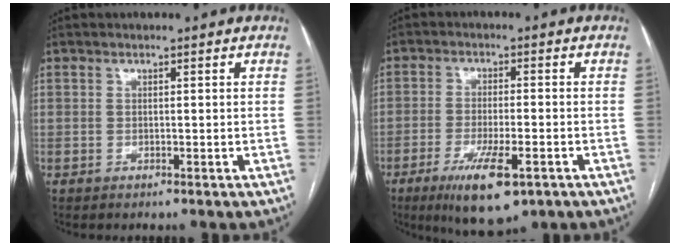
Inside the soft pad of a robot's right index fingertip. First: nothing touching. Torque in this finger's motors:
{"motor_torque": [1.11, -0.67, 0.68, 0.15]}